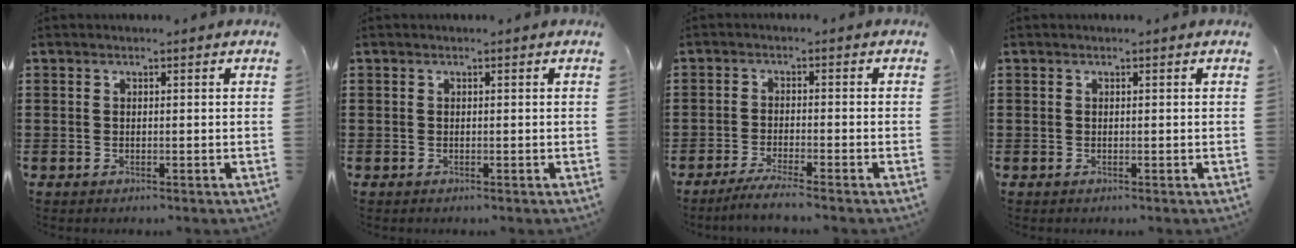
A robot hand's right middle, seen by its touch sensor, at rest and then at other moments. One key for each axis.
{"total": 0.0}
{"total": 3.0, "fx": -2.5, "fy": -0.3, "fz": 1.5, "tx": -0.025, "ty": -0.002, "tz": -0.046}
{"total": 0.0}